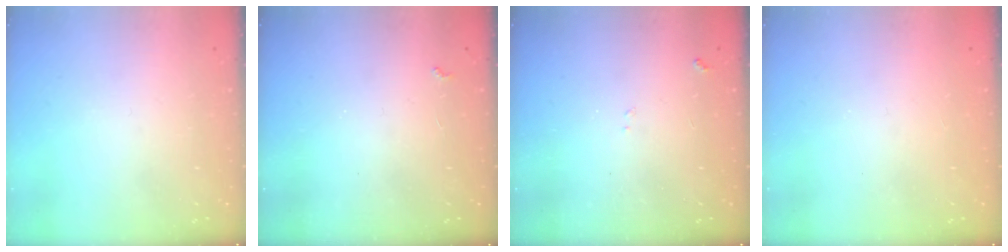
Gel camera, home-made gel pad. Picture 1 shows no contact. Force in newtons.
{"total": 2.9, "press": 2.9, "slide": 0.5}
{"total": 7.1, "press": 7.0, "slide": 0.7}
{"total": 1.0, "press": 0.9, "slide": 0.1}